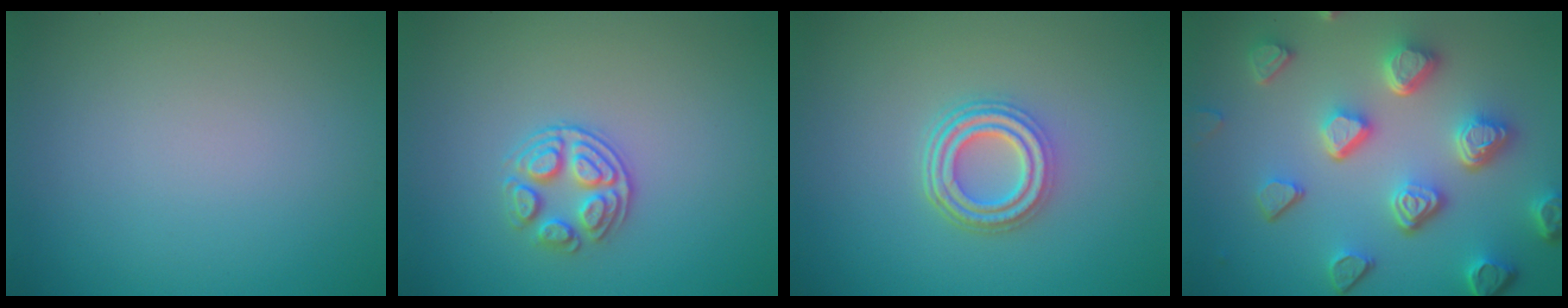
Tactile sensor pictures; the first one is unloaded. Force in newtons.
{"total": 2.9, "press": 2.6, "slide": 1.3}
{"total": 4.2, "press": 3.2, "slide": 2.8}
{"total": 6.8, "press": 5.3, "slide": 4.2}